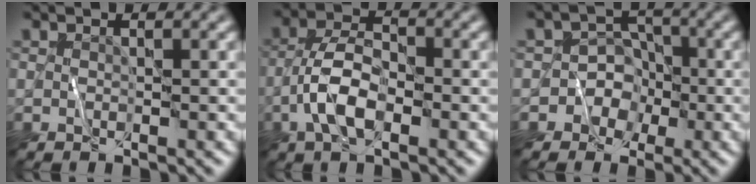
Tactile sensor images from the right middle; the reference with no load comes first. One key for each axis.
{"total": 4.5, "fx": -1.7, "fy": 1.9, "fz": 3.7, "tx": -0.070, "ty": 0.010, "tz": -0.041}
{"total": 4.6, "fx": -1.7, "fy": 4.2, "fz": 0.5, "tx": 0.036, "ty": 0.014, "tz": -0.049}